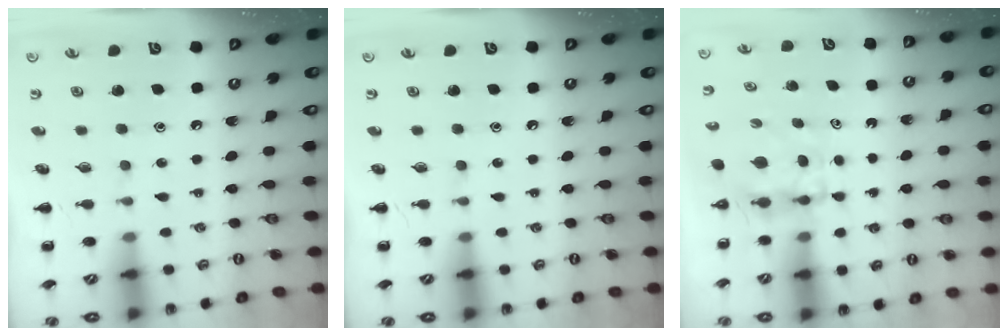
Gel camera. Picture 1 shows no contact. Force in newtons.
{"total": 0.0}
{"total": 4.0, "press": 3.9, "slide": 0.3}